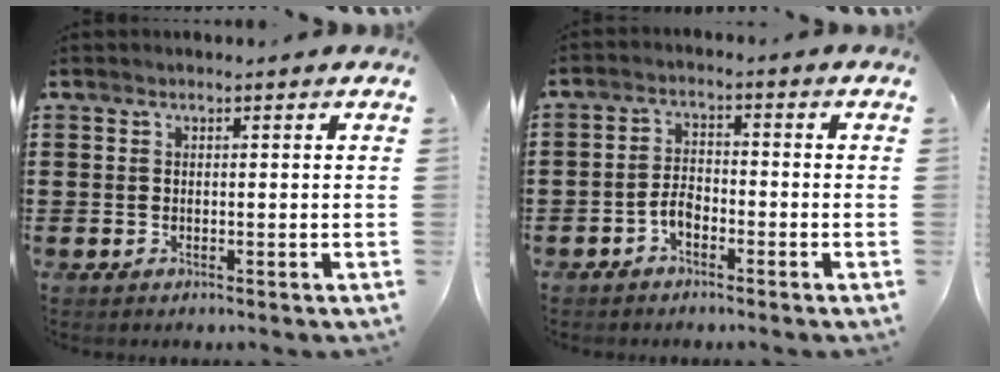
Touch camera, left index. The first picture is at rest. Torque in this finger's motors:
{"motor_torque": [0.40, 0.44, 0.30, 0.08]}